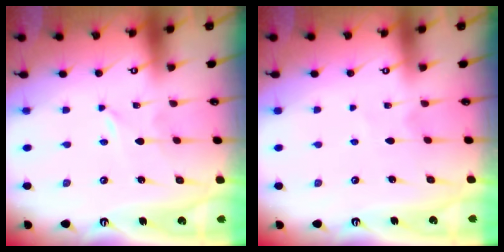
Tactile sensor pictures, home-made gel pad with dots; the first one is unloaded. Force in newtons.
{"total": 2.8, "press": 2.7, "slide": 0.3}